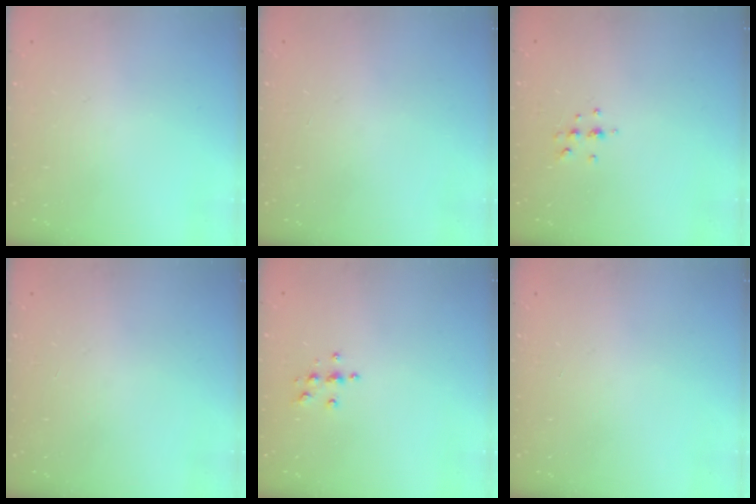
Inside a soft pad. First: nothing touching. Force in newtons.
{"total": 0.0}
{"total": 3.8, "press": 3.6, "slide": 1.1}
{"total": 0.0}
{"total": 3.6, "press": 3.6, "slide": 0.4}
{"total": 0.0}